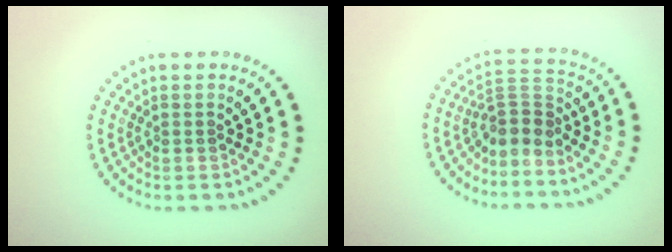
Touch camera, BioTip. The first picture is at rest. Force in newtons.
{"total": 2.8, "press": 1.9, "slide": 2.1}